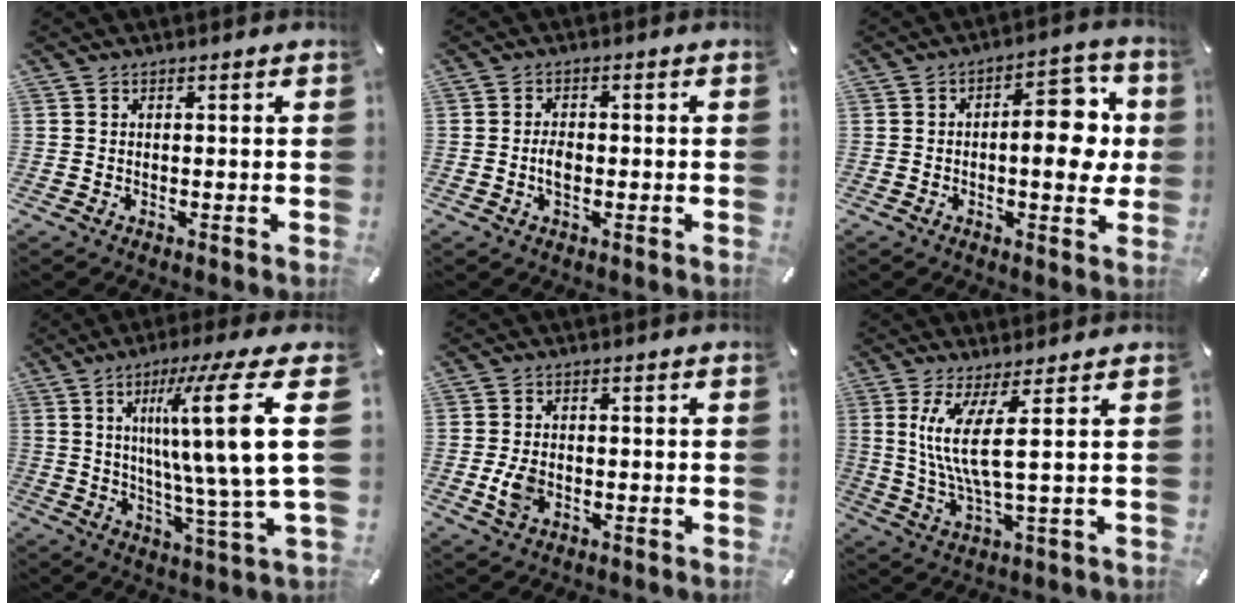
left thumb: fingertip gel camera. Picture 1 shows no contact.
{"total": 3.1, "force": [-0.6, 1.7, 2.5], "torque": [-0.055, -0.001, -0.011]}
{"total": 13.3, "force": [0.7, 6.7, 11.4], "torque": [-0.130, -0.007, 0.005]}
{"total": 25.4, "force": [6.9, 3.3, 24.2], "torque": [-0.366, -0.053, 0.100]}
{"total": 4.6, "force": [-1.0, 3.2, 3.2], "torque": [-0.081, -0.004, -0.023]}
{"total": 10.2, "force": [2.6, 1.4, 9.7], "torque": [-0.214, -0.017, 0.043]}